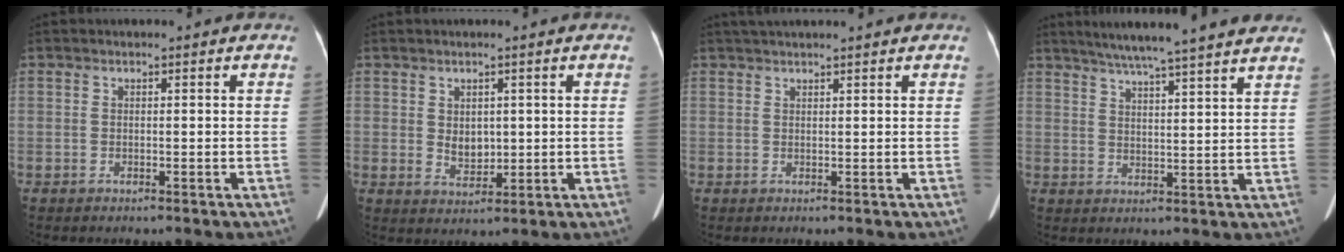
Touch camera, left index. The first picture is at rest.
{"total": 3.1, "force": [0.6, 2.3, 2.0], "torque": [-0.040, -0.002, 0.022]}
{"total": 5.8, "force": [5.2, -0.2, 2.7], "torque": [-0.038, 0.036, 0.075]}
{"total": 17.0, "force": [14.6, -0.3, 8.7], "torque": [-0.138, 0.016, 0.191]}